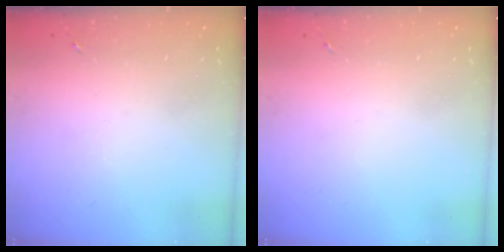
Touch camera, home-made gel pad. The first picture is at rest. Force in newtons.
{"total": 0.0}